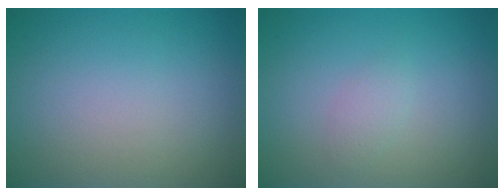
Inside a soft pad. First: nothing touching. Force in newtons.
{"total": 1.1, "press": 1.1, "slide": 0.1}